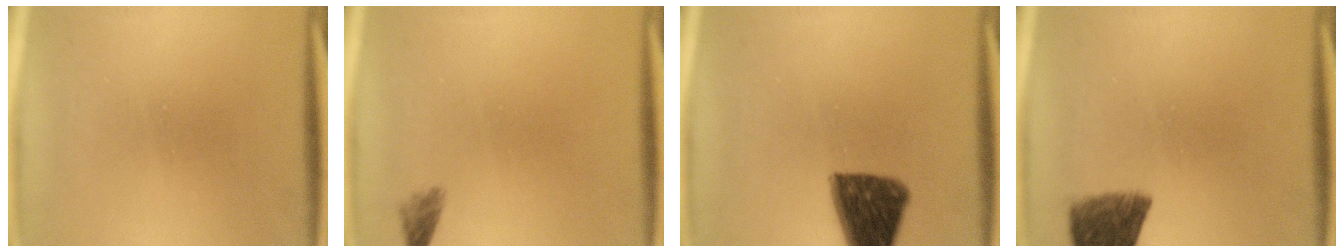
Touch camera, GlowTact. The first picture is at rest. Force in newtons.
{"total": 1.6}
{"total": 12.2}
{"total": 7.8}